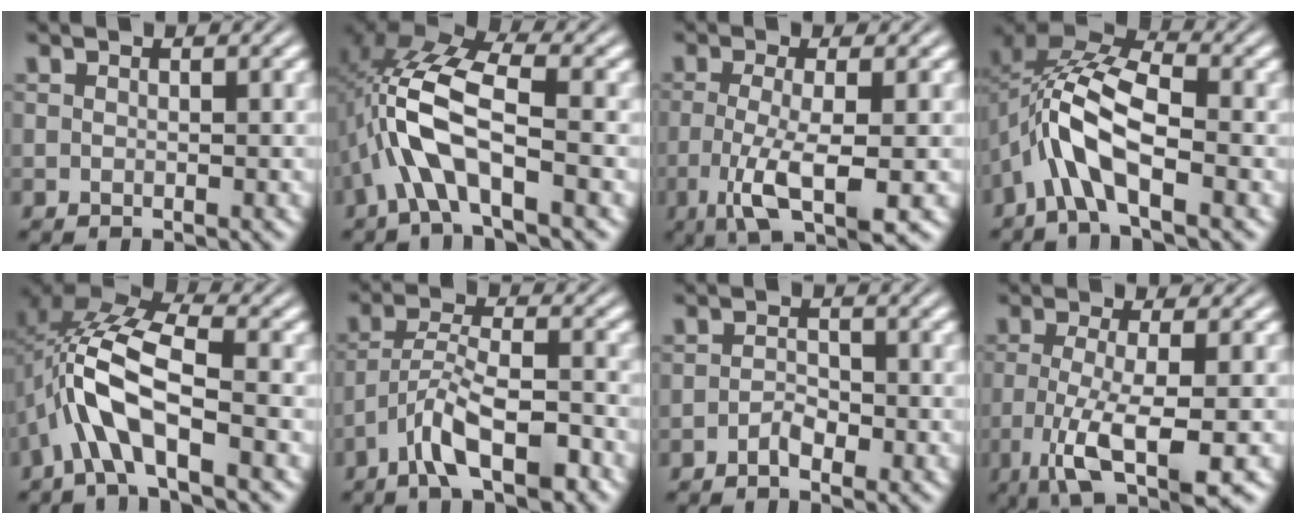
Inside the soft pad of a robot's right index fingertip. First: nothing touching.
{"total": 7.7, "force": [0.7, 3.7, 6.8], "torque": [-0.148, -0.008, 0.014]}
{"total": 6.7, "force": [-2.0, 1.8, 6.2], "torque": [-0.115, -0.034, -0.014]}
{"total": 9.5, "force": [0.2, 6.4, 7.1], "torque": [-0.137, -0.009, -0.008]}
{"total": 8.0, "force": [0.4, 4.5, 6.6], "torque": [-0.138, -0.011, 0.007]}
{"total": 4.7, "force": [-1.9, 1.8, 3.9], "torque": [-0.068, -0.010, -0.031]}
{"total": 1.4, "force": [-1.2, -0.1, 0.7], "torque": [0.002, -0.006, -0.021]}
{"total": 8.2, "force": [-3.0, 2.8, 7.1], "torque": [-0.138, -0.045, -0.024]}